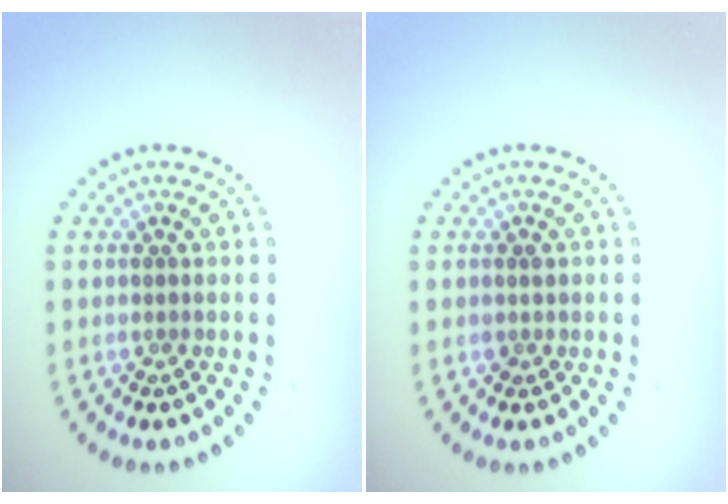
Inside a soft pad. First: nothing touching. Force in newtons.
{"total": 0.7, "press": 0.7, "slide": 0.2}